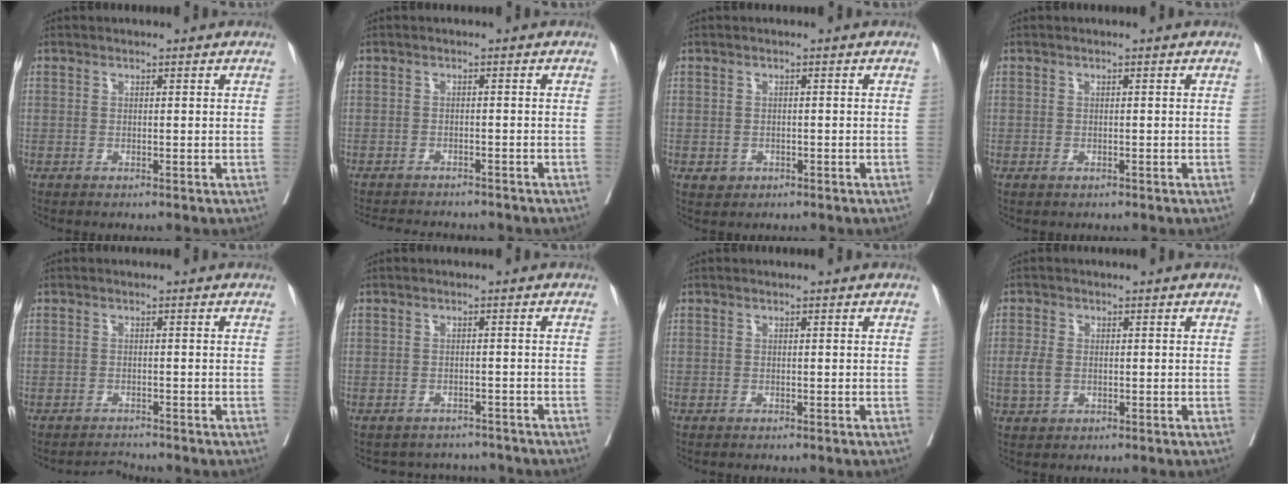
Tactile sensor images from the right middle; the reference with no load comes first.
{"total": 8.5, "force": [-8.0, 1.5, 2.4], "torque": [-0.030, -0.002, -0.104]}
{"total": 1.5, "force": [-0.6, 1.2, 0.4], "torque": [-0.002, 0.004, -0.003]}
{"total": 0.5, "force": [-0.3, 0.3, 0.3], "torque": [-0.008, -0.001, -0.002]}
{"total": 1.7, "force": [-1.5, -0.4, -0.4], "torque": [0.007, -0.013, -0.022]}
{"total": 5.3, "force": [-5.1, 1.4, -0.4], "torque": [0.011, 0.016, -0.061]}
{"total": 0.0}
{"total": 3.0, "force": [-0.3, 1.9, 2.3], "torque": [-0.059, -0.001, -0.006]}